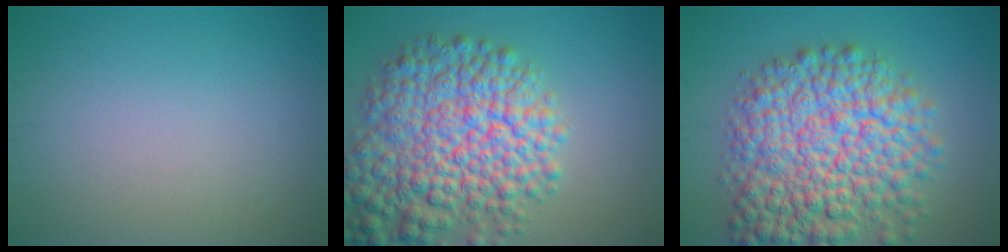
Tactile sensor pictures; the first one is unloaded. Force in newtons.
{"total": 10.7, "press": 10.7, "slide": 0.4}
{"total": 11.4, "press": 11.4, "slide": 0.4}